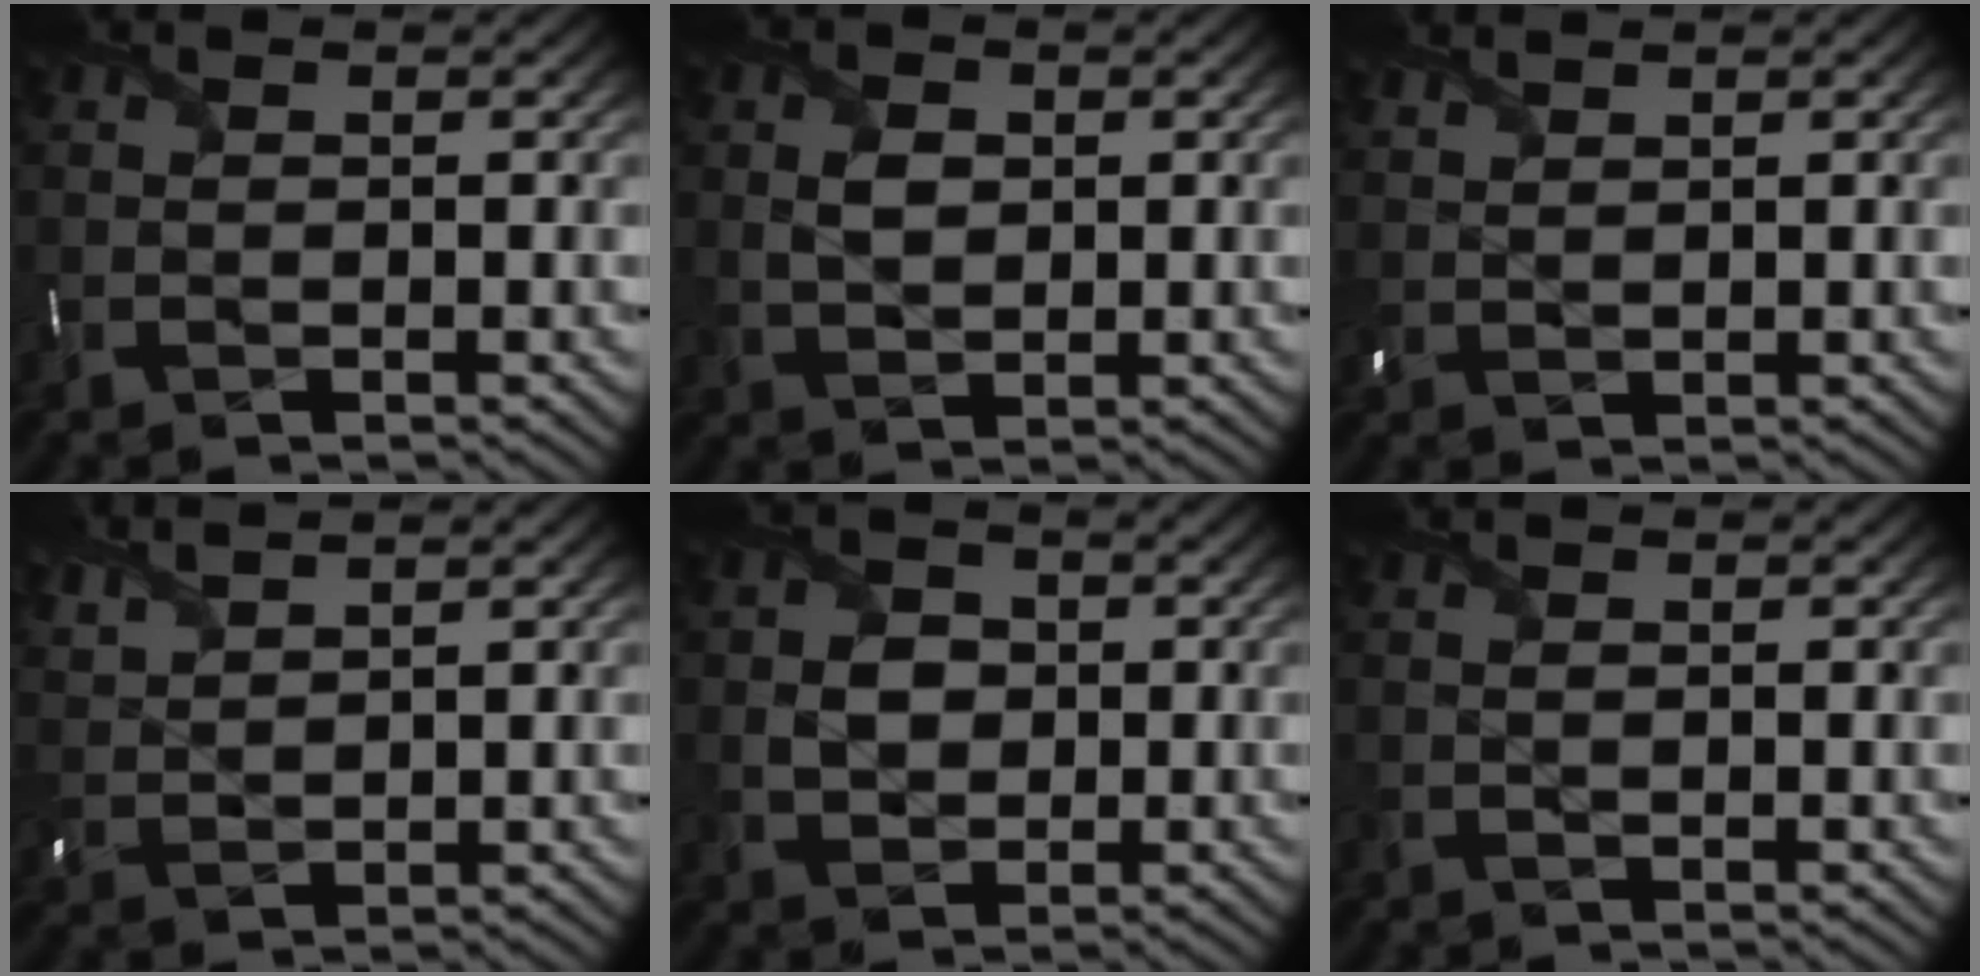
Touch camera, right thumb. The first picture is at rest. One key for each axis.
{"total": 3.0, "fx": 0.7, "fy": 2.0, "fz": 2.2, "tx": -0.050, "ty": -0.002, "tz": 0.014}
{"total": 1.8, "fx": 1.8, "fy": 0.2, "fz": 0.3, "tx": -0.012, "ty": 0.007, "tz": 0.042}
{"total": 3.9, "fx": 3.7, "fy": 0.6, "fz": 1.0, "tx": -0.043, "ty": 0.011, "tz": 0.078}
{"total": 3.8, "fx": -0.1, "fy": 3.2, "fz": 2.1, "tx": -0.047, "ty": -0.004, "tz": -0.004}
{"total": 0.0}